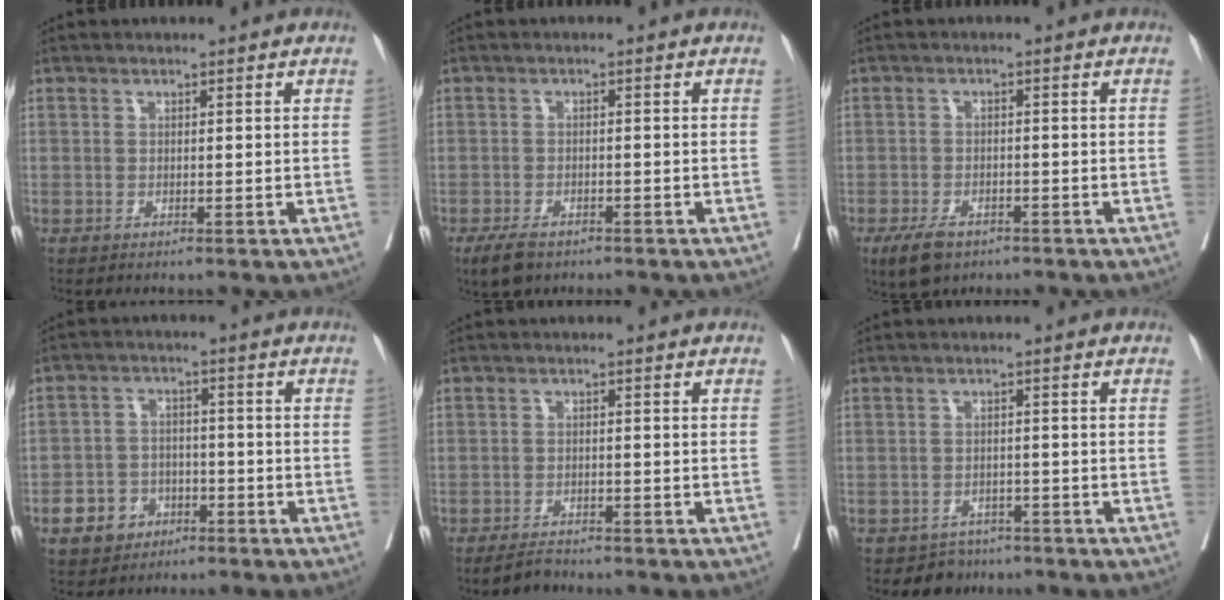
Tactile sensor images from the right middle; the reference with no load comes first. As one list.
[{"total": 4.1, "force": [-2.9, 1.9, 2.1], "torque": [-0.042, -0.006, -0.046]}, {"total": 4.9, "force": [-3.3, 2.4, 2.7], "torque": [-0.054, -0.005, -0.051]}, {"total": 5.9, "force": [-2.9, 4.8, 1.7], "torque": [-0.034, 0.012, -0.043]}, {"total": 2.4, "force": [-2.2, 0.6, 0.7], "torque": [-0.016, -0.004, -0.036]}, {"total": 3.2, "force": [-2.3, 2.1, -0.2], "torque": [-0.001, 0.008, -0.034]}]